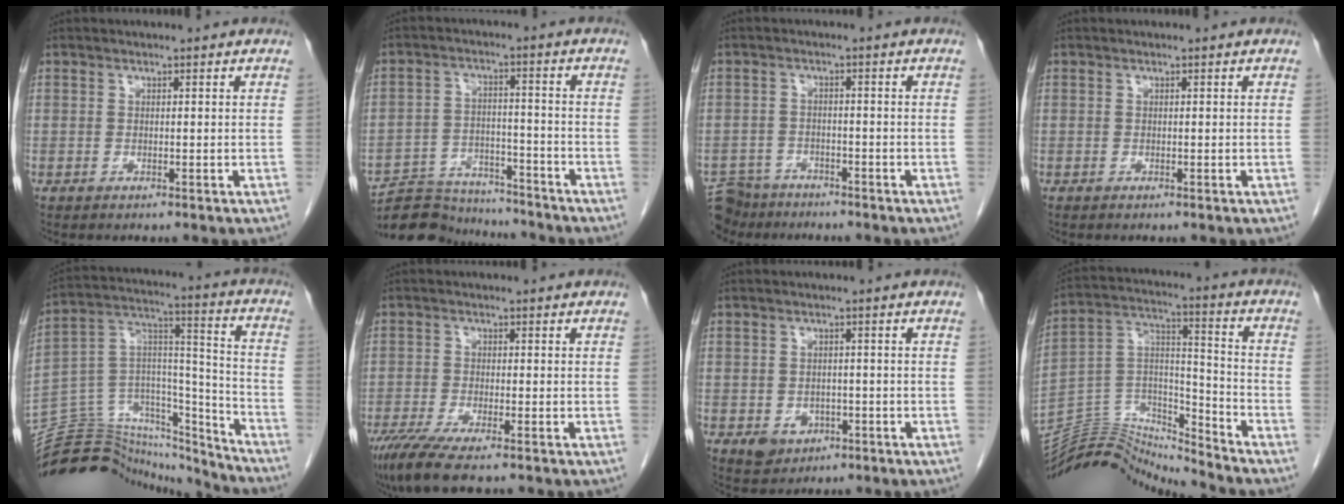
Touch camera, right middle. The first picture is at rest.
{"total": 11.8, "force": [-11.4, 2.6, 1.5], "torque": [-0.018, 0.018, -0.179]}
{"total": 6.5, "force": [-5.7, 3.2, 0.1], "torque": [-0.003, 0.003, -0.096]}
{"total": 0.0}
{"total": 25.9, "force": [-24.5, 6.4, 5.7], "torque": [-0.127, 0.044, -0.380]}
{"total": 7.0, "force": [-5.2, 0.6, 4.7], "torque": [-0.083, -0.019, -0.092]}
{"total": 3.7, "force": [-1.5, 3.0, 1.5], "torque": [-0.019, 0.003, -0.013]}
{"total": 14.6, "force": [-14.6, 0.3, -0.1], "torque": [0.002, 0.062, -0.265]}